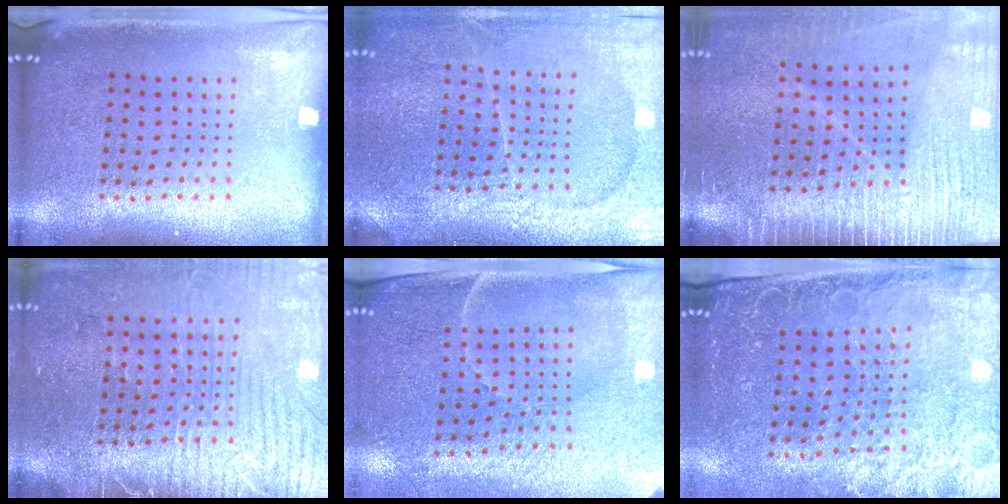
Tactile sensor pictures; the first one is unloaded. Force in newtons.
{"total": 3.8, "press": 3.4, "slide": 1.8}
{"total": 4.0, "press": 3.5, "slide": 2.0}
{"total": 3.5, "press": 3.3, "slide": 1.3}
{"total": 3.4, "press": 3.2, "slide": 1.0}
{"total": 3.0, "press": 2.8, "slide": 1.1}